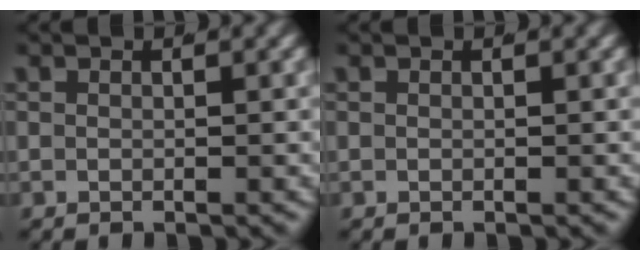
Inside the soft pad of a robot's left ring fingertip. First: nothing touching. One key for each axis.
{"total": 0.0}